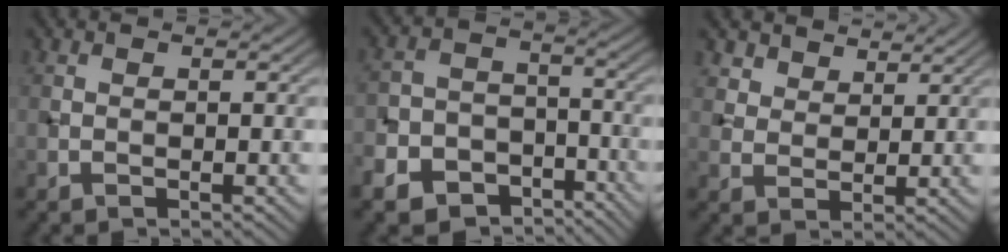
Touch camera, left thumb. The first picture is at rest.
{"total": 12.0, "force": [-8.1, 8.2, 3.3], "torque": [-0.096, -0.035, -0.127]}
{"total": 4.6, "force": [3.5, 2.6, 1.4], "torque": [-0.044, -0.017, 0.085]}